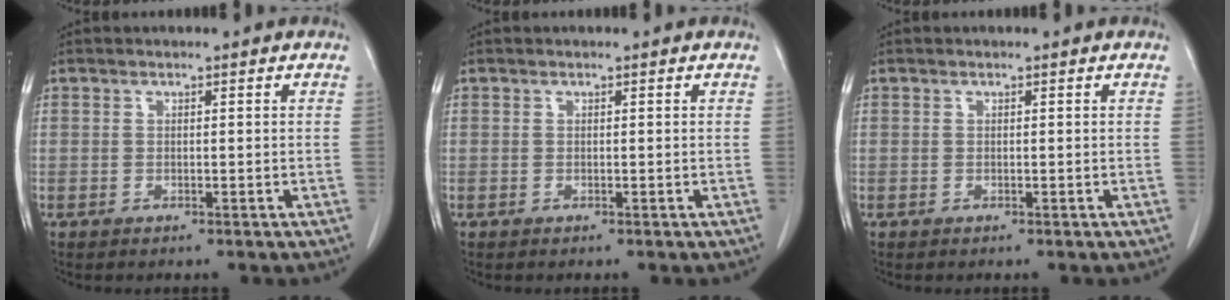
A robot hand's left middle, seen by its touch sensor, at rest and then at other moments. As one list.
[{"total": 0.0}, {"total": 0.0}]